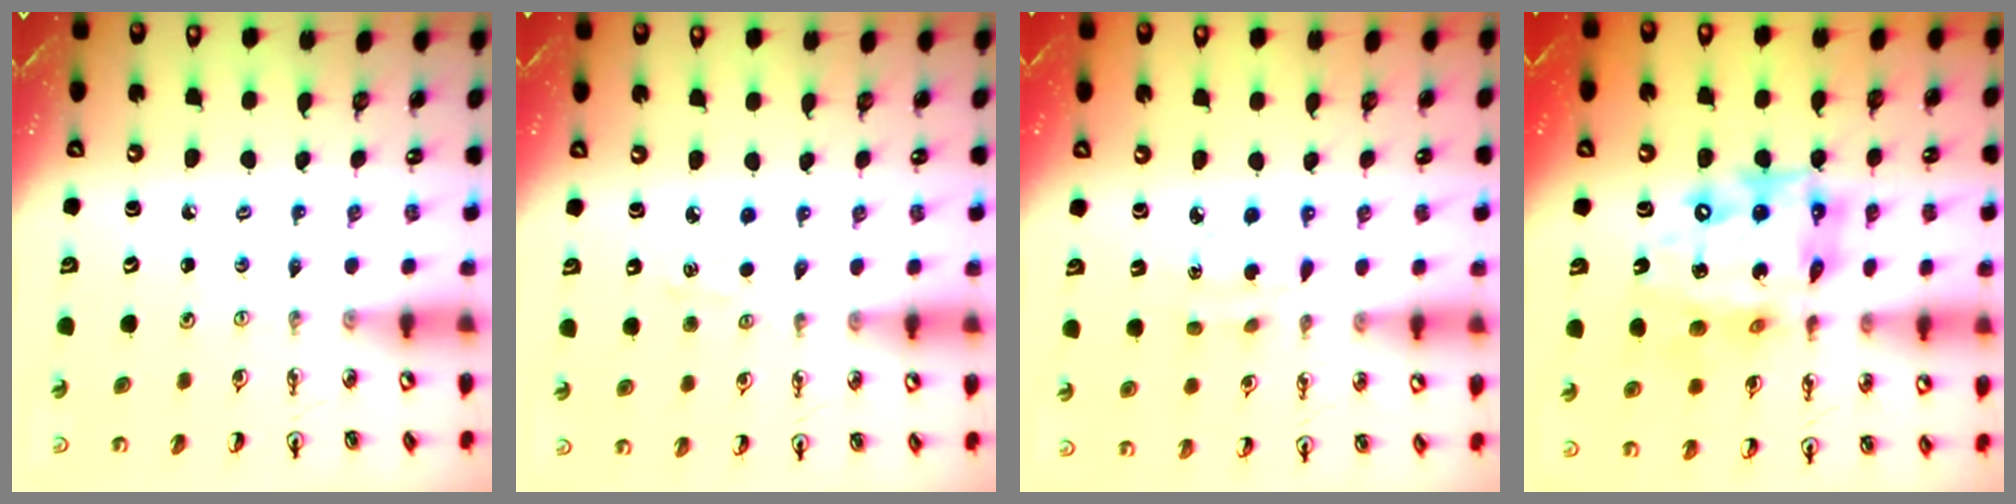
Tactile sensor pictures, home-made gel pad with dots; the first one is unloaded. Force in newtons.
{"total": 3.3, "press": 3.3, "slide": 0.5}
{"total": 4.8, "press": 4.8, "slide": 0.6}
{"total": 19.3, "press": 19.2, "slide": 1.9}